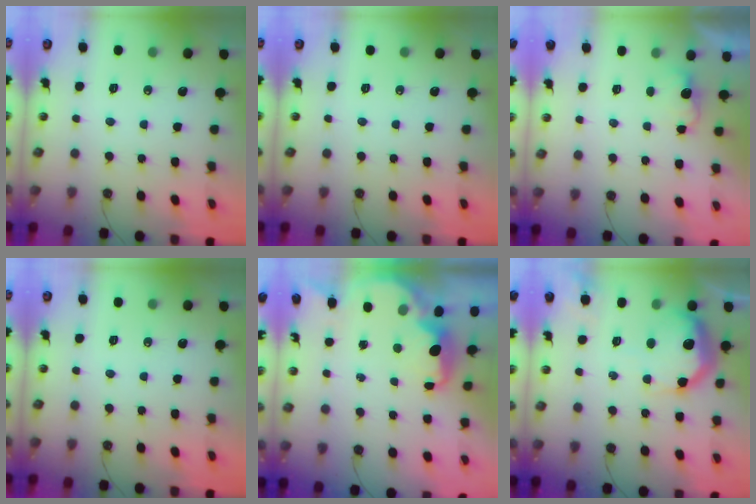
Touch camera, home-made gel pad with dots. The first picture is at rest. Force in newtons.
{"total": 0.0}
{"total": 2.6, "press": 2.5, "slide": 0.9}
{"total": 0.0}
{"total": 2.3, "press": 2.3, "slide": 0.4}
{"total": 18.7, "press": 18.6, "slide": 1.3}